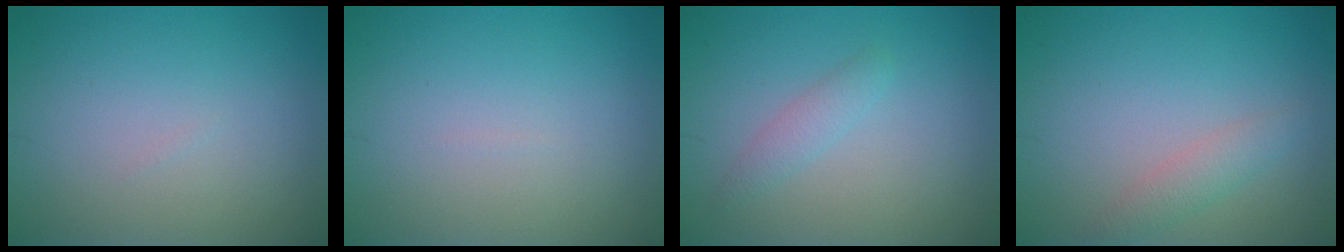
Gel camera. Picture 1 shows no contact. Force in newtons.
{"total": 0.0}
{"total": 1.4, "press": 1.4, "slide": 0.0}
{"total": 1.8, "press": 1.8, "slide": 0.1}